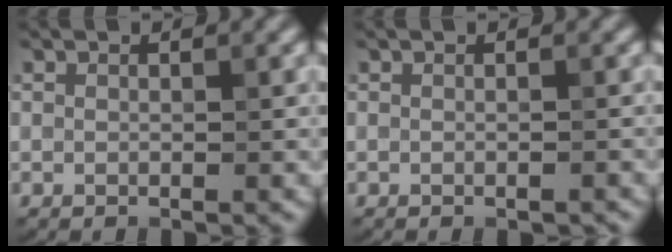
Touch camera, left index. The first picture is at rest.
{"total": 0.6, "force": [-0.5, 0.1, 0.4], "torque": [-0.004, -0.002, -0.006]}